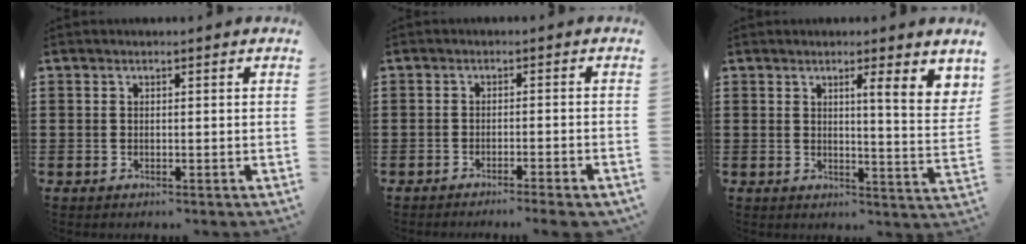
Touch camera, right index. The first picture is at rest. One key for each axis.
{"total": 2.1, "fx": -1.9, "fy": -0.4, "fz": 0.8, "tx": -0.014, "ty": 0.001, "tz": -0.037}
{"total": 5.2, "fx": 2.7, "fy": 0.0, "fz": 4.4, "tx": -0.067, "ty": -0.020, "tz": 0.038}